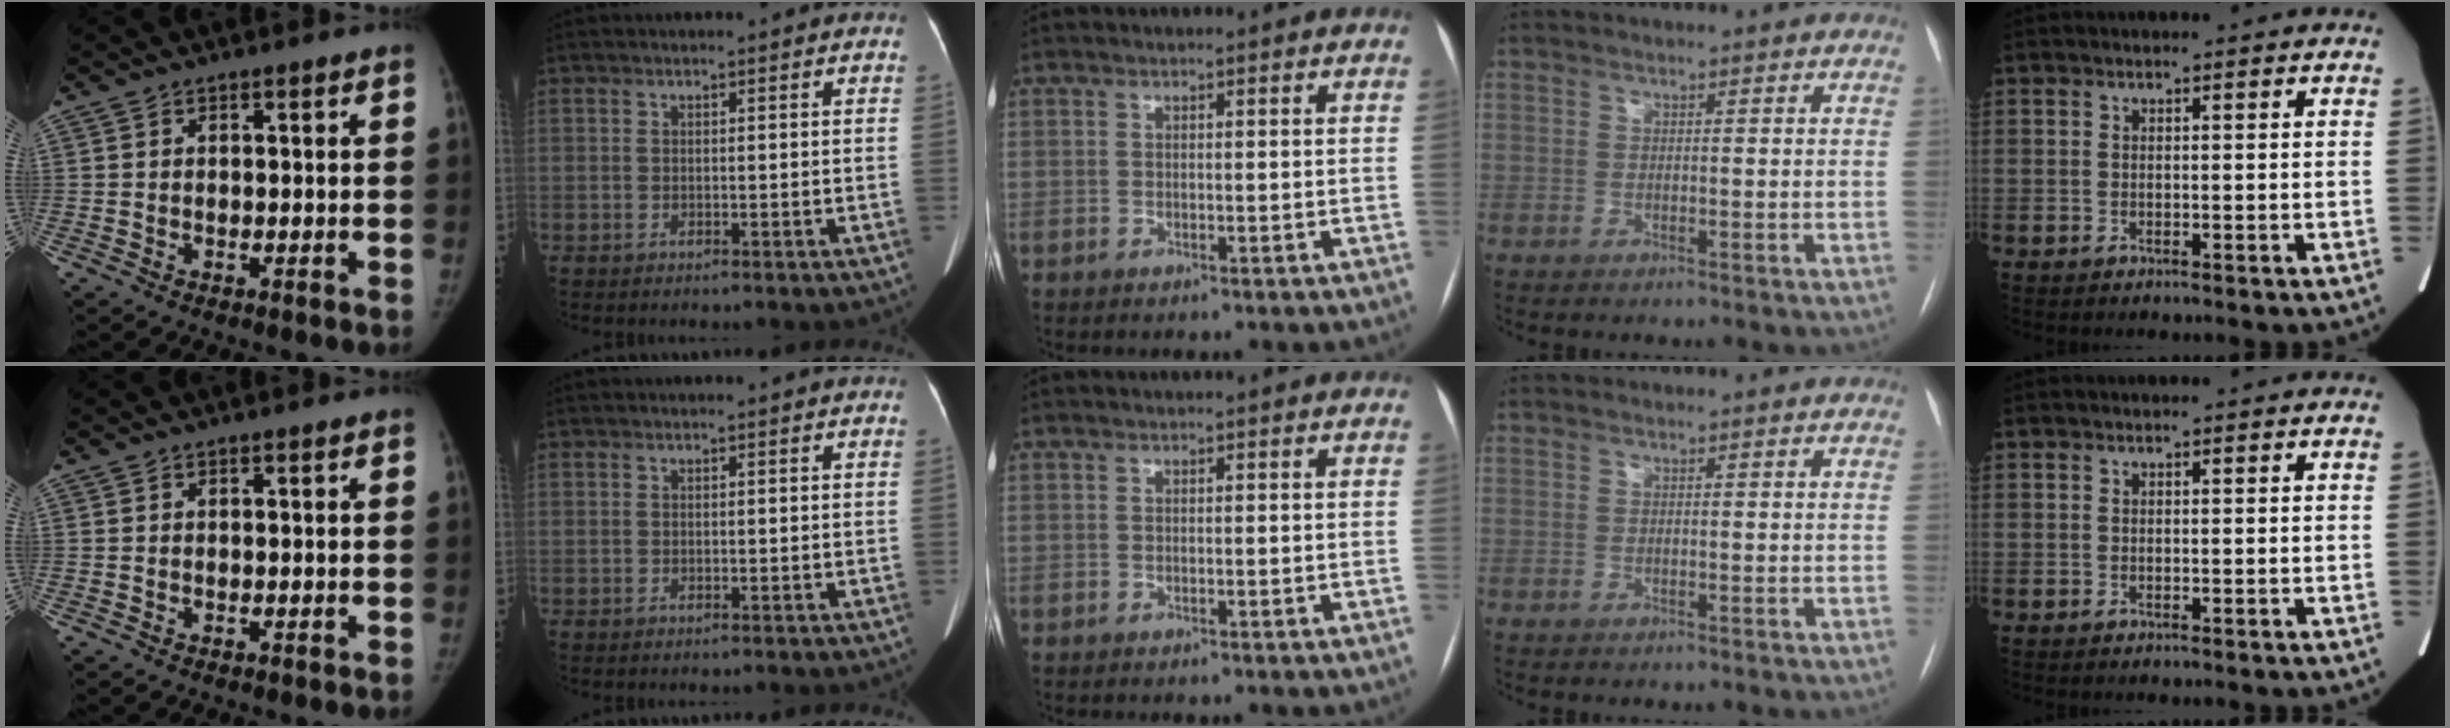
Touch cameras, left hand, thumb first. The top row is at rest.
{}